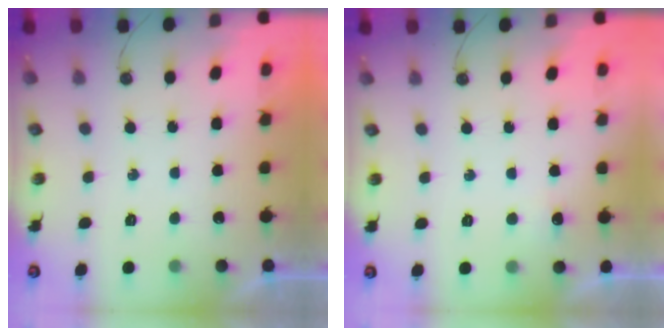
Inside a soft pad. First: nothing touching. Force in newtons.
{"total": 3.8, "press": 3.7, "slide": 0.8}